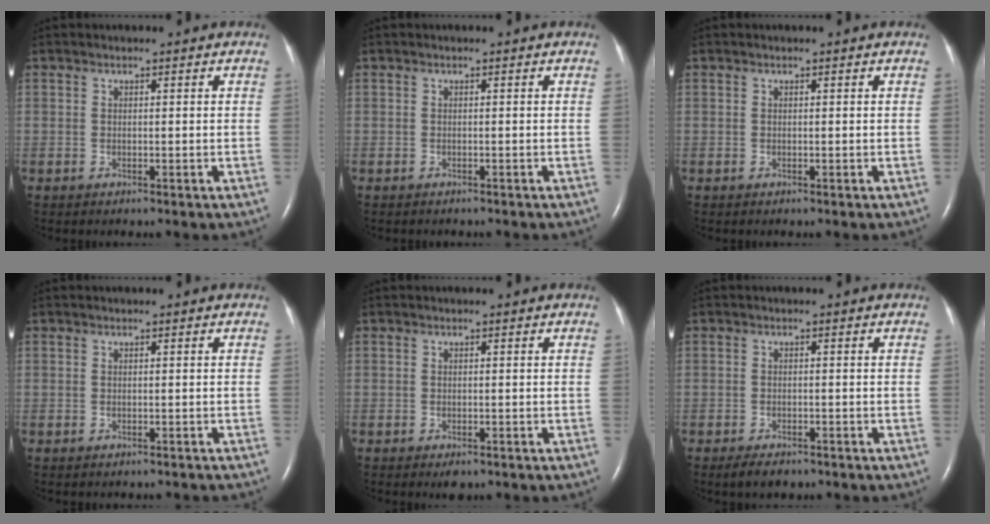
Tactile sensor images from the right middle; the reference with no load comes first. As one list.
[{"total": 1.0, "force": [-0.9, 0.3, 0.4], "torque": [-0.012, -0.001, -0.010]}, {"total": 0.0}, {"total": 1.2, "force": [-1.1, 0.4, 0.4], "torque": [-0.009, -0.001, -0.012]}, {"total": 1.5, "force": [-0.9, 0.6, 1.0], "torque": [-0.013, -0.002, -0.008]}, {"total": 2.9, "force": [-2.2, 1.2, 1.6], "torque": [-0.030, -0.004, -0.030]}]